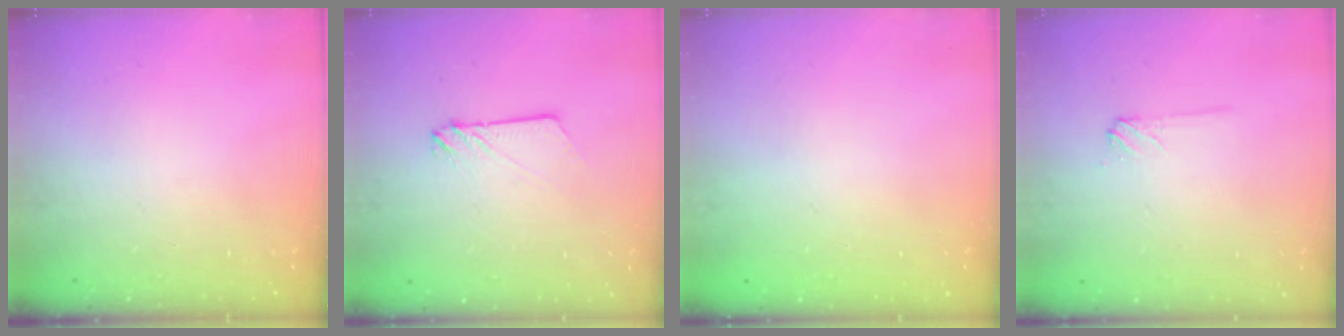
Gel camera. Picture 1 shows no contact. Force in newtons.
{"total": 2.4, "press": 2.4, "slide": 0.2}
{"total": 0.0}
{"total": 4.3, "press": 4.2, "slide": 0.8}